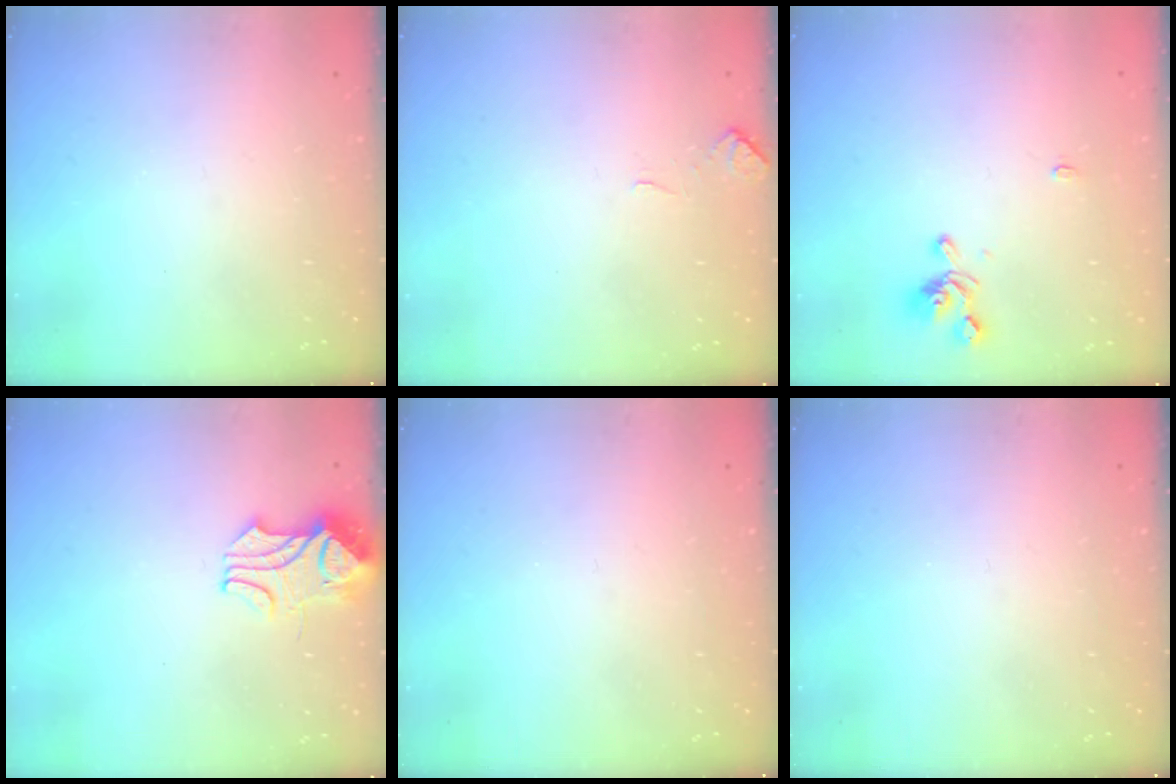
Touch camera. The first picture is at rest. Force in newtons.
{"total": 0.0}
{"total": 4.1, "press": 4.1, "slide": 0.7}
{"total": 2.2, "press": 2.0, "slide": 0.9}
{"total": 0.0}
{"total": 0.0}